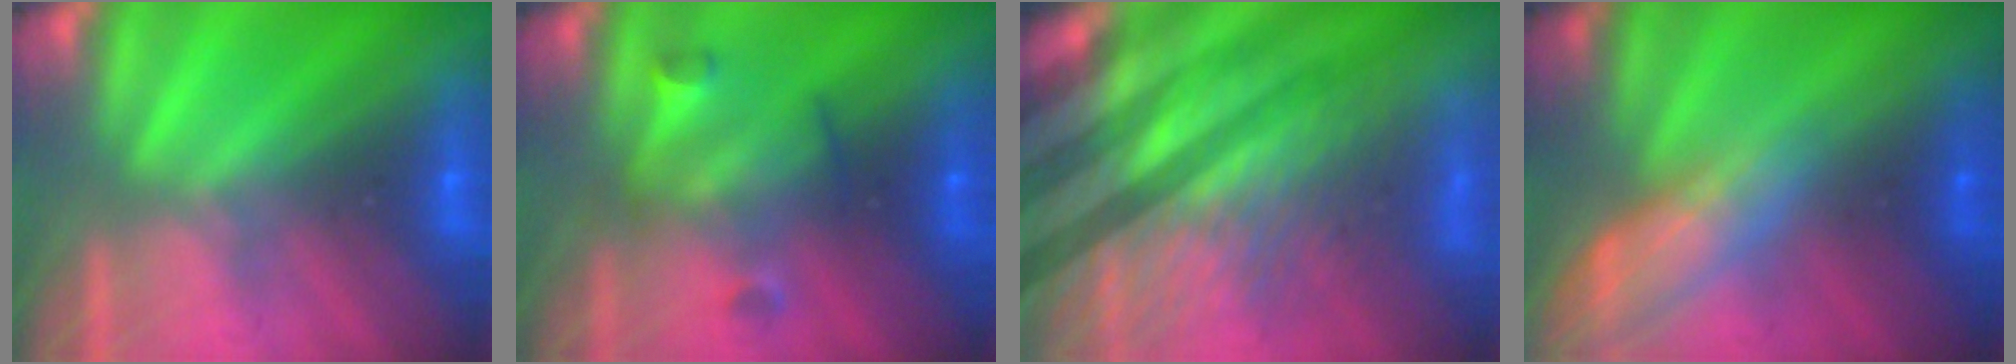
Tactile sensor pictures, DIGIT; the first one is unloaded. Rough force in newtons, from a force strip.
{"total": 3.2}
{"total": 6.8}
{"total": 2.6}